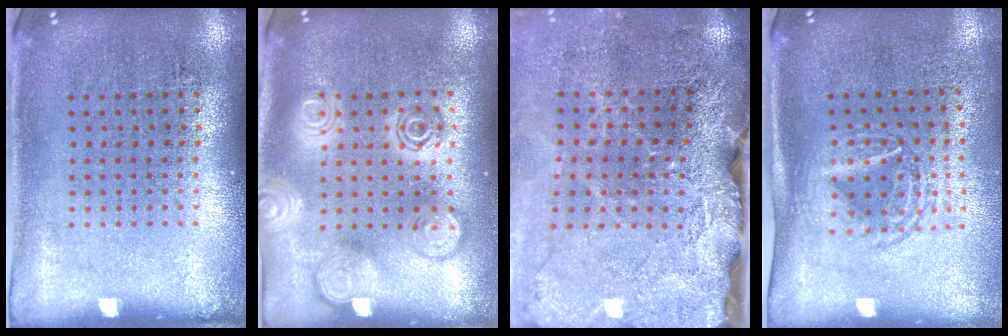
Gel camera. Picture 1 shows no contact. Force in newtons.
{"total": 2.9, "press": 2.8, "slide": 0.4}
{"total": 4.0, "press": 3.3, "slide": 2.4}
{"total": 1.7, "press": 1.4, "slide": 1.0}